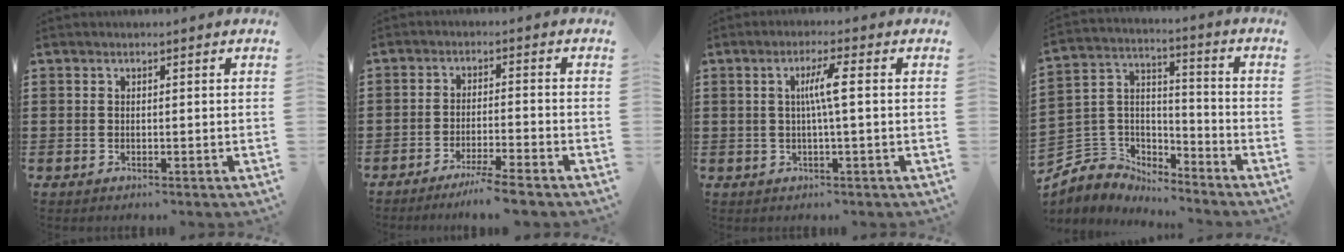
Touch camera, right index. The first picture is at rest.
{"total": 4.5, "force": [-4.0, -0.6, 2.1], "torque": [-0.041, -0.013, -0.077]}
{"total": 4.1, "force": [0.2, -0.1, 4.1], "torque": [-0.078, -0.002, -0.002]}
{"total": 5.0, "force": [-3.9, 3.1, -0.2], "torque": [-0.036, -0.010, -0.086]}